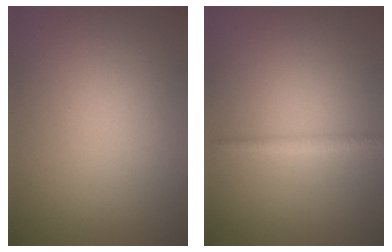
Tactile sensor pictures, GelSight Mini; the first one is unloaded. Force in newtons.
{"total": 1.0, "press": 1.0, "slide": 0.0}